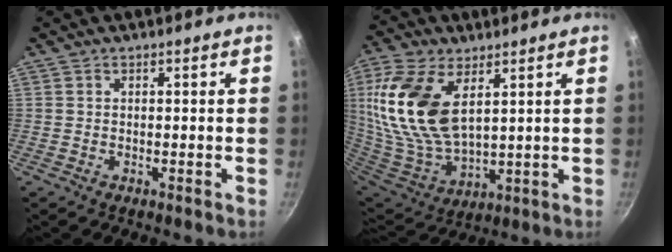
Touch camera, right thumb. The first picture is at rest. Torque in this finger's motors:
{"motor_torque": [-1.14, 2.79, 2.02, 0.28, 0.64]}